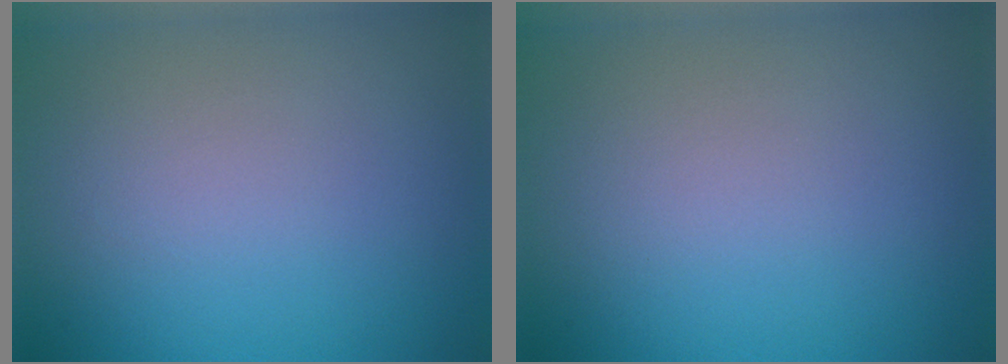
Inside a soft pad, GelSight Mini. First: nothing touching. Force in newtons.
{"total": 0.0}